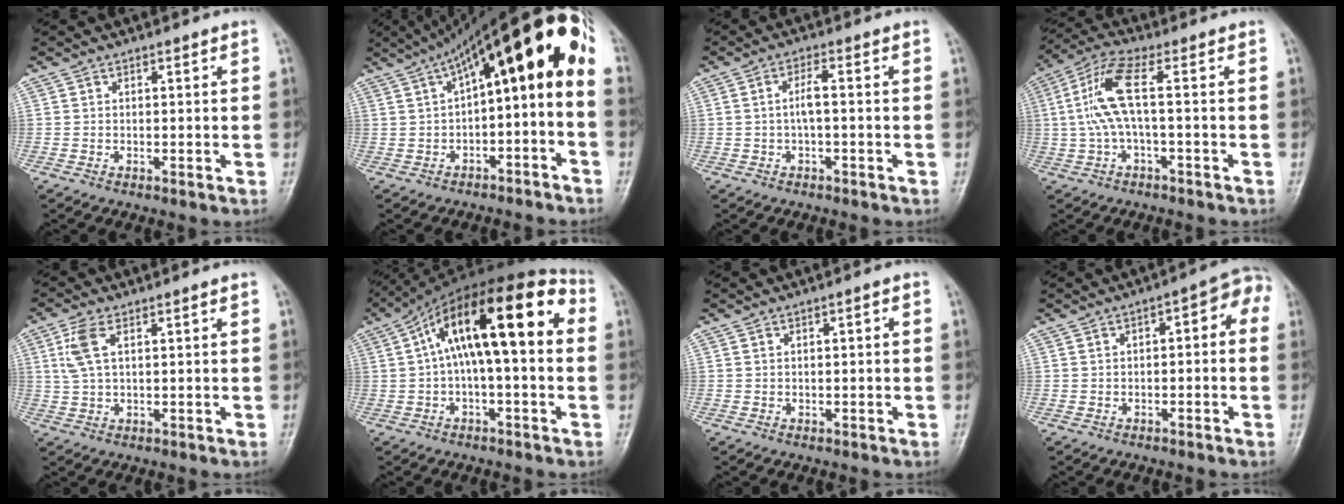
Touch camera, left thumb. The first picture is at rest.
{"total": 17.8, "force": [1.0, 6.7, 16.4], "torque": [-0.224, 0.071, 0.011]}
{"total": 2.7, "force": [-0.3, 0.5, 2.6], "torque": [-0.055, 0.016, -0.006]}
{"total": 8.4, "force": [0.0, 1.8, 8.2], "torque": [-0.201, 0.036, -0.004]}
{"total": 5.2, "force": [1.7, 2.3, 4.4], "torque": [-0.111, 0.011, 0.038]}
{"total": 18.2, "force": [2.3, 6.6, 16.8], "torque": [-0.245, 0.056, 0.025]}
{"total": 0.6, "force": [-0.1, 0.3, 0.6], "torque": [-0.009, 0.006, -0.002]}
{"total": 5.8, "force": [0.2, 2.7, 5.2], "torque": [-0.046, 0.037, -0.007]}